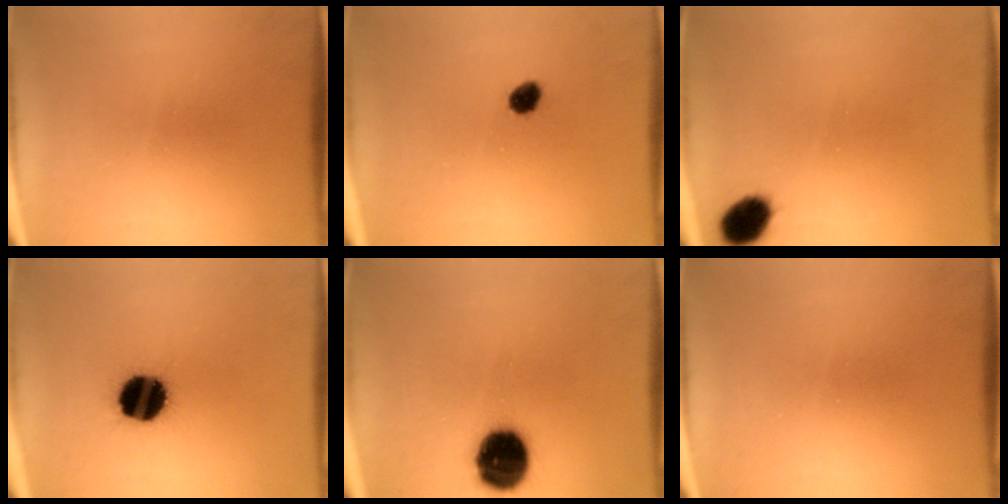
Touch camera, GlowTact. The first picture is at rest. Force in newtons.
{"total": 3.0}
{"total": 5.9}
{"total": 13.3}
{"total": 14.8}
{"total": 0.0}